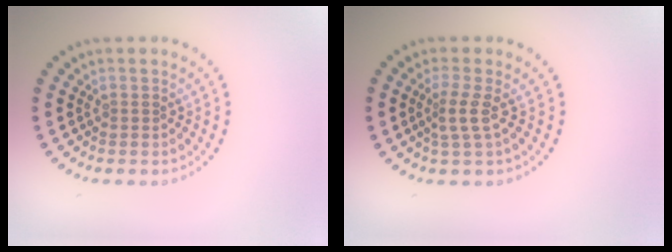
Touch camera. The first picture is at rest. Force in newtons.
{"total": 2.1, "press": 1.5, "slide": 1.5}